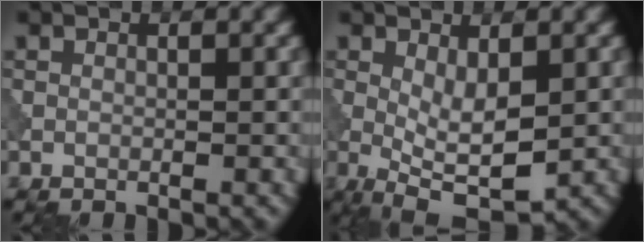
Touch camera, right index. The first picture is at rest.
{"total": 5.5, "force": [-0.5, 2.0, 5.1], "torque": [-0.100, -0.011, -0.006]}